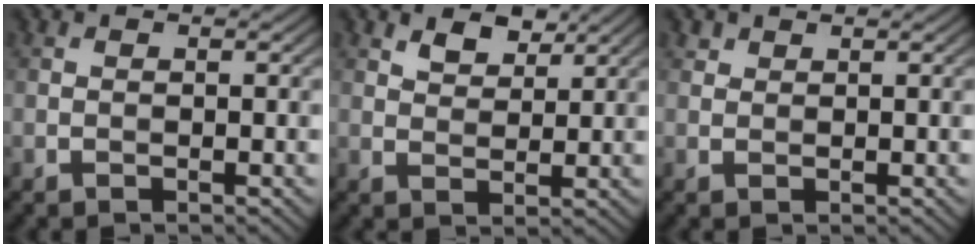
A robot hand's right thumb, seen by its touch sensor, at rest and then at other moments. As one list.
[{"total": 2.9, "force": [2.1, 1.5, 1.4], "torque": [-0.030, -0.005, 0.040]}, {"total": 1.0, "force": [0.8, 0.6, 0.2], "torque": [-0.005, 0.002, 0.019]}]